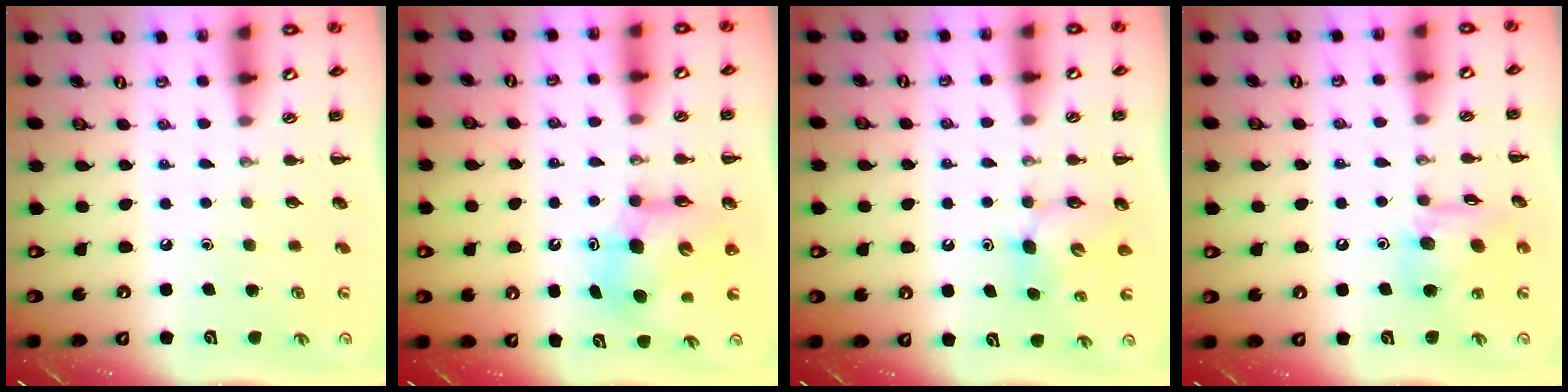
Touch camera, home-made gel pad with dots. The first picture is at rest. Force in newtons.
{"total": 8.9, "press": 8.5, "slide": 2.3}
{"total": 5.5, "press": 5.4, "slide": 0.7}
{"total": 12.8, "press": 12.6, "slide": 2.7}